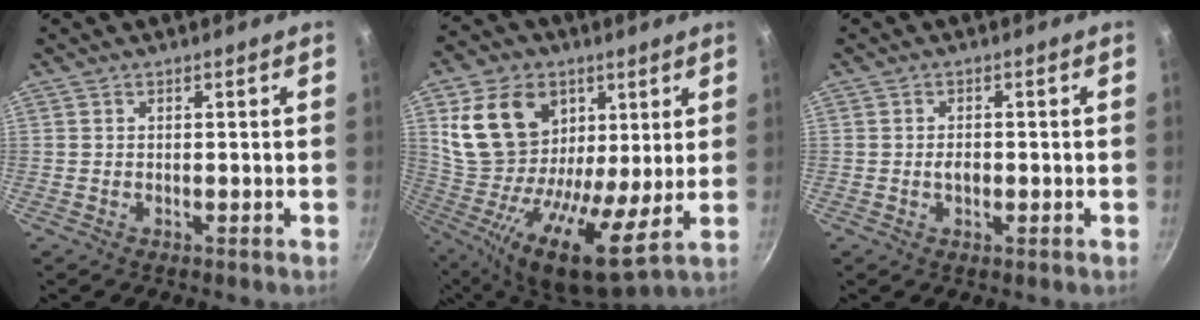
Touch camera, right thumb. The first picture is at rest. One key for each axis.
{"total": 22.5, "fx": 7.9, "fy": 14.5, "fz": 15.2, "tx": -0.284, "ty": -0.028, "tz": 0.133}
{"total": 2.4, "fx": -0.4, "fy": 1.4, "fz": 1.8, "tx": -0.026, "ty": 0.005, "tz": -0.008}